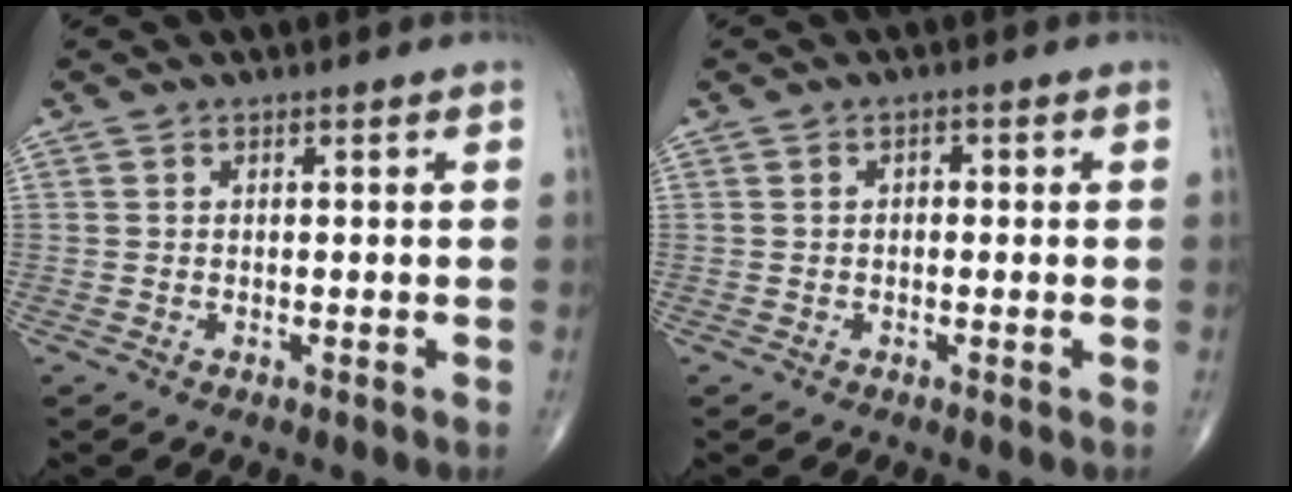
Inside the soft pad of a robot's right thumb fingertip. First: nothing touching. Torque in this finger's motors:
{"motor_torque": [-0.12, 0.23, 0.28, 0.04, 0.03]}